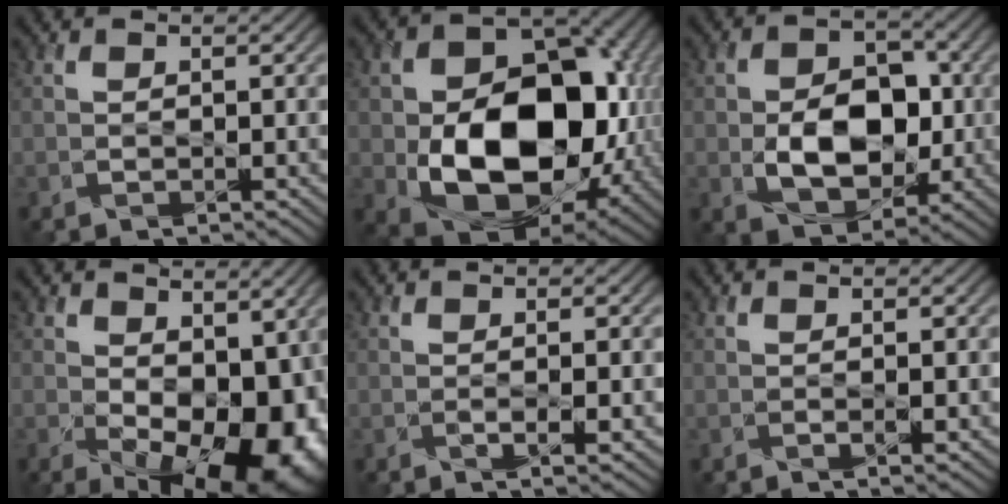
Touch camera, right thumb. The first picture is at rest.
{"total": 18.2, "force": [-3.0, 12.4, 13.0], "torque": [-0.206, -0.038, -0.036]}
{"total": 9.4, "force": [-1.6, 6.3, 6.7], "torque": [-0.117, -0.002, -0.033]}
{"total": 15.1, "force": [-2.2, 9.0, 11.9], "torque": [-0.167, -0.042, -0.009]}
{"total": 1.5, "force": [-0.4, 0.1, 1.4], "torque": [-0.025, -0.002, -0.008]}
{"total": 0.8, "force": [-0.2, 0.0, 0.8], "torque": [-0.013, 0.000, -0.004]}